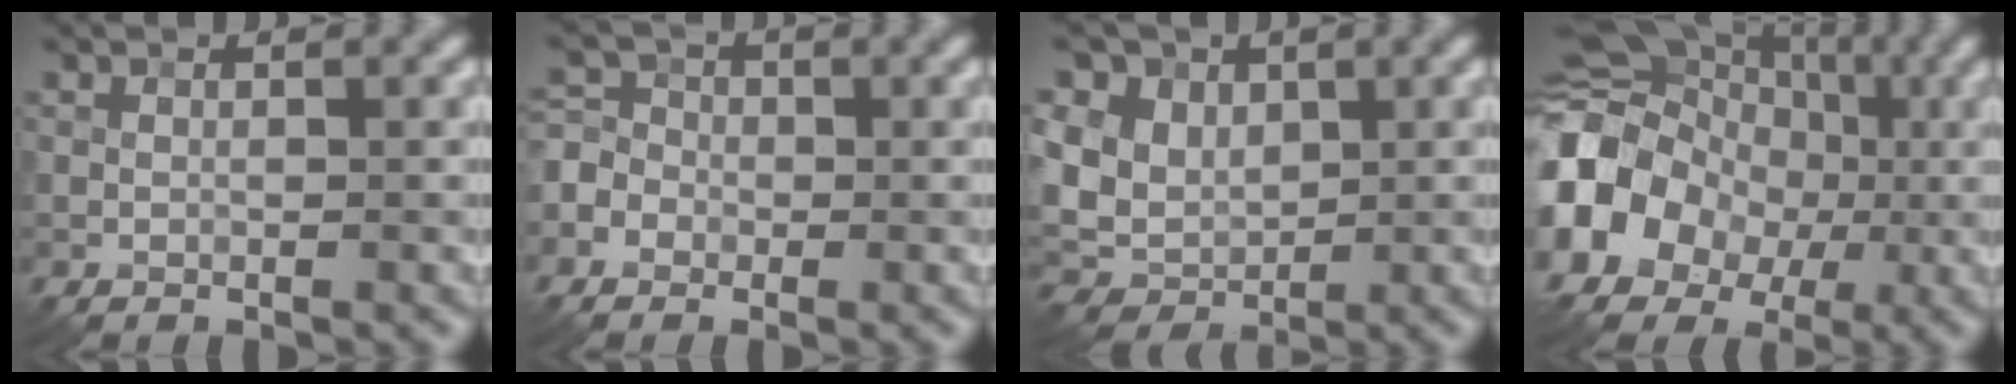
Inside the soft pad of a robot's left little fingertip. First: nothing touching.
{"total": 3.9, "force": [-1.5, 3.4, 1.2], "torque": [-0.008, 0.012, -0.047]}
{"total": 10.6, "force": [3.9, 8.3, 5.2], "torque": [-0.109, 0.031, 0.055]}
{"total": 9.8, "force": [-1.1, 8.4, 4.8], "torque": [-0.081, 0.013, -0.041]}